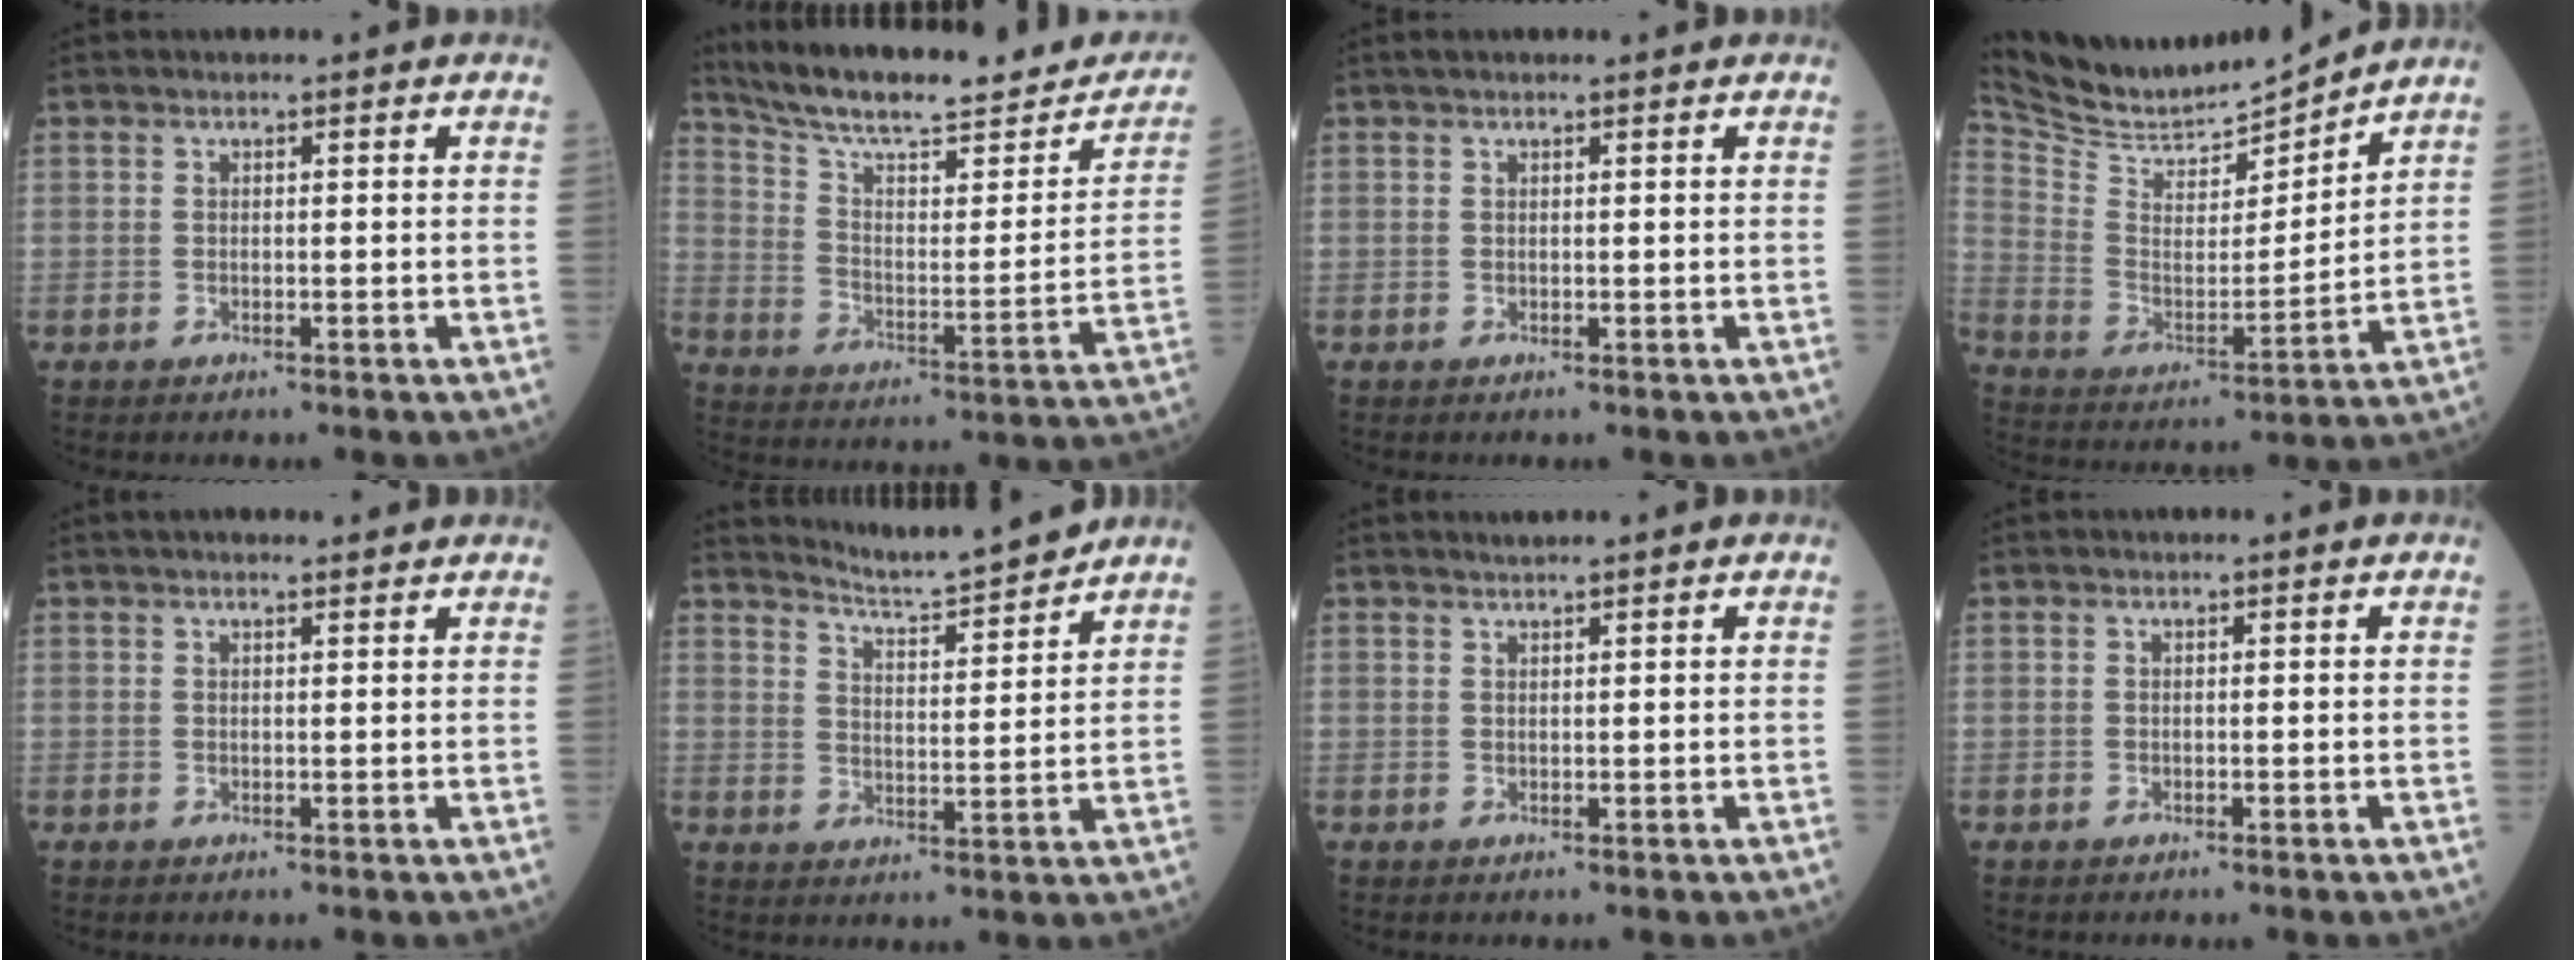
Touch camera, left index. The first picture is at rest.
{"total": 24.1, "force": [21.1, 5.0, 10.6], "torque": [-0.155, -0.024, 0.291]}
{"total": 1.9, "force": [1.6, 0.4, 0.9], "torque": [-0.016, 0.020, 0.025]}
{"total": 13.0, "force": [12.8, 1.2, 1.8], "torque": [-0.055, -0.011, 0.239]}
{"total": 4.8, "force": [4.3, 0.8, 2.0], "torque": [-0.023, 0.025, 0.053]}
{"total": 9.0, "force": [8.8, -0.6, 2.1], "torque": [-0.046, -0.008, 0.140]}
{"total": 1.1, "force": [1.0, -0.2, 0.3], "torque": [-0.007, 0.002, 0.022]}
{"total": 0.0}